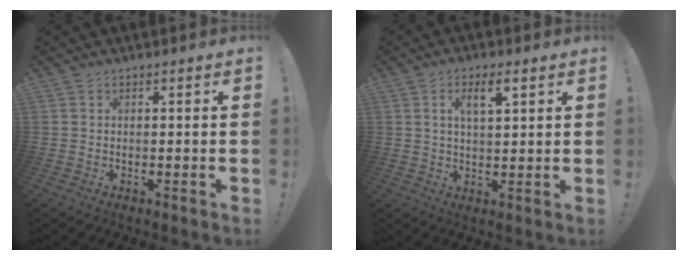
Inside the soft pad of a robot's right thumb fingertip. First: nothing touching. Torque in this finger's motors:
{"motor_torque": [0.08, 0.20, 0.74, -0.02, 0.06]}